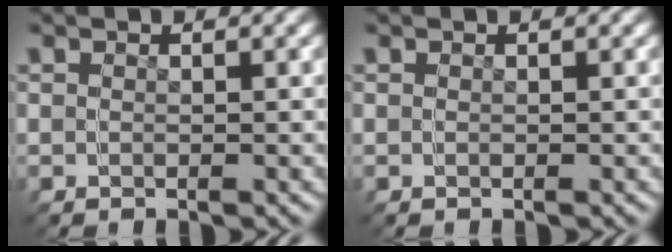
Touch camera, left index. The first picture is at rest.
{"total": 0.0}